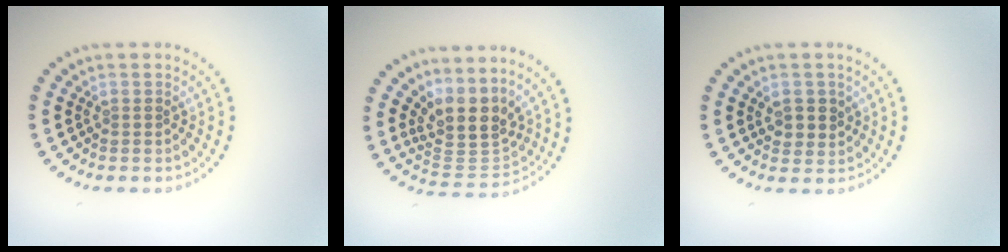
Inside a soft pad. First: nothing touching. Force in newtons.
{"total": 4.3, "press": 3.5, "slide": 2.6}
{"total": 2.3, "press": 2.2, "slide": 0.6}